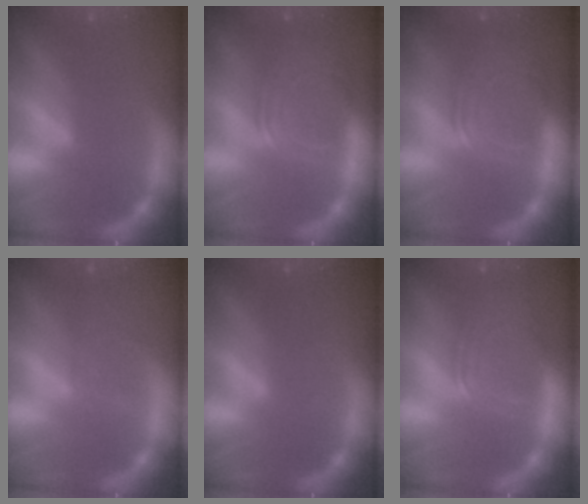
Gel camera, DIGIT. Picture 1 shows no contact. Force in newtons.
{"total": 8.1}
{"total": 8.1}
{"total": 3.0}
{"total": 0.0}
{"total": 7.1}